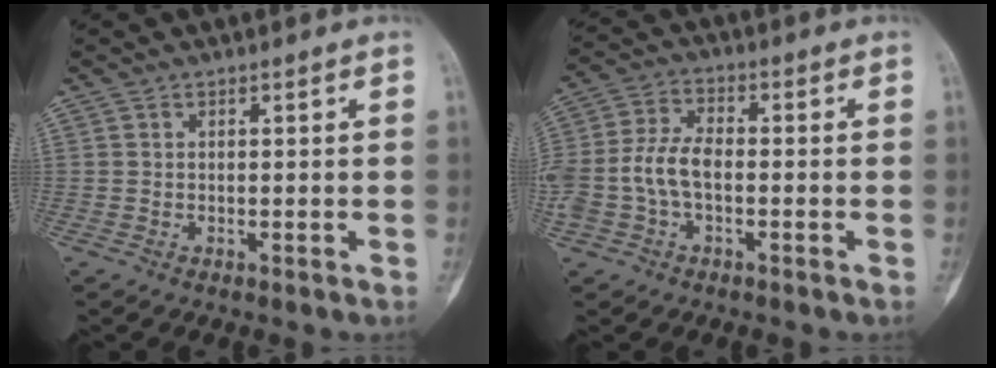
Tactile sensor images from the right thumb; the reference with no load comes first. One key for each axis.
{"total": 9.1, "fx": -1.6, "fy": 5.4, "fz": 7.1, "tx": -0.160, "ty": 0.031, "tz": -0.035}